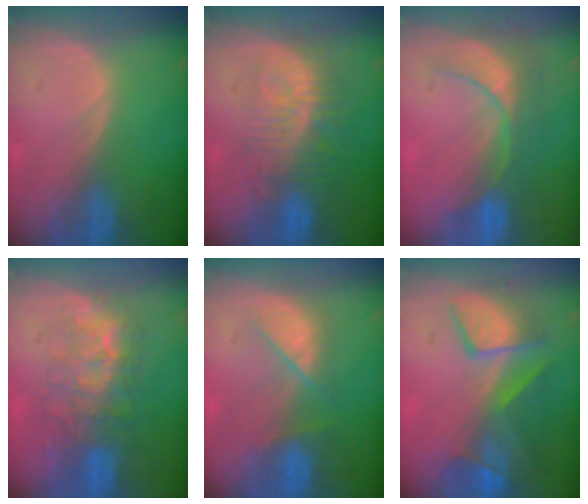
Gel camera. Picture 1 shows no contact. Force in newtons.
{"total": 9.7, "press": 8.7, "slide": 4.1}
{"total": 9.1, "press": 7.8, "slide": 4.7}
{"total": 8.2, "press": 8.0, "slide": 1.8}
{"total": 5.1, "press": 5.1, "slide": 0.8}
{"total": 9.4, "press": 8.4, "slide": 4.2}